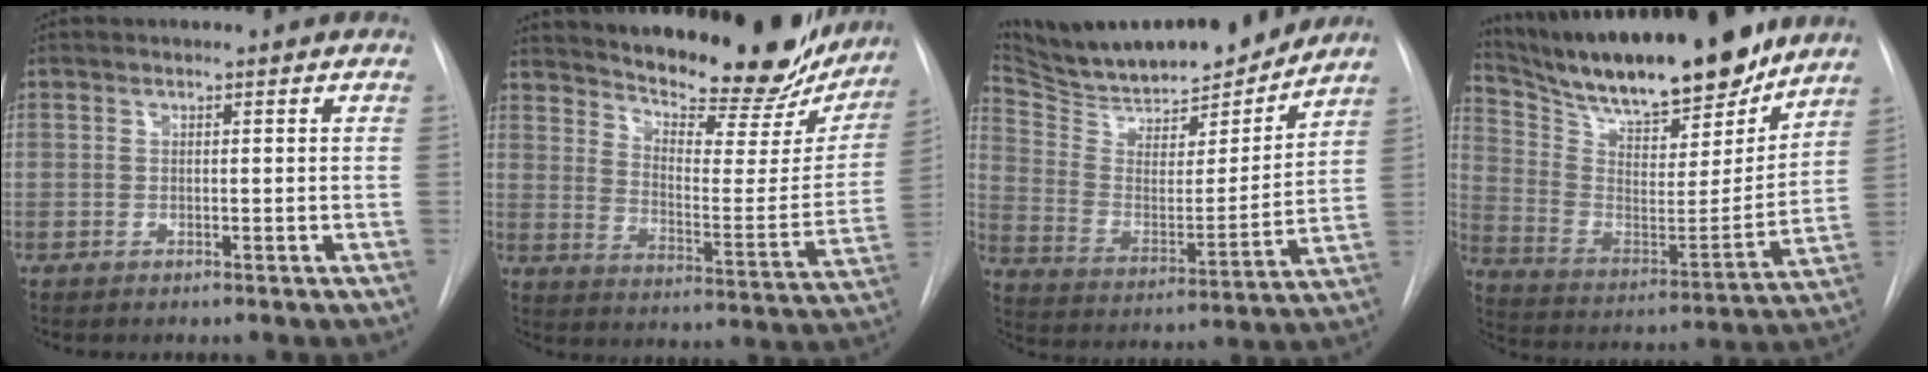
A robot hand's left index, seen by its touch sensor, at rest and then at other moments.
{"total": 24.4, "force": [21.3, 6.2, 10.2], "torque": [-0.158, -0.057, 0.277]}
{"total": 20.6, "force": [19.2, 3.7, 6.7], "torque": [-0.118, -0.024, 0.301]}
{"total": 25.1, "force": [21.1, 5.1, 12.5], "torque": [-0.220, -0.021, 0.331]}